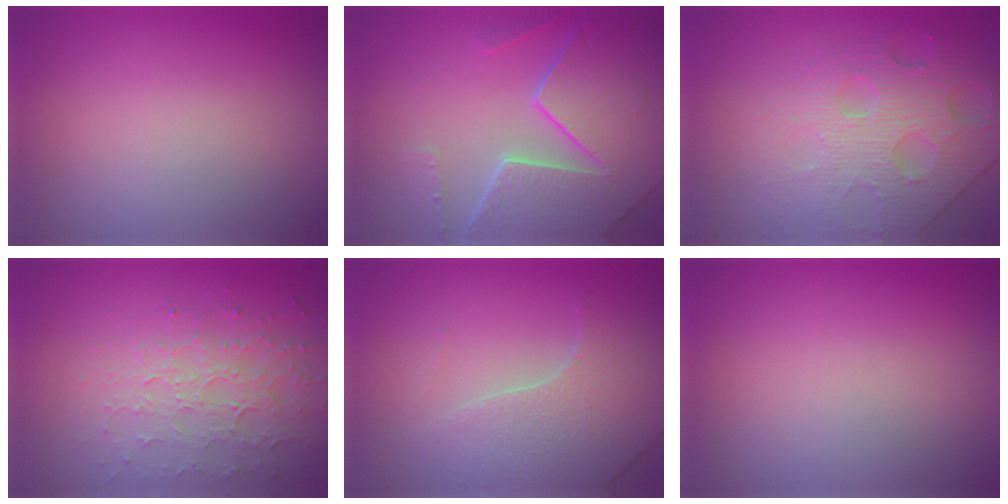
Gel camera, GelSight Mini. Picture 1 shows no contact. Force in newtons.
{"total": 7.8, "press": 5.7, "slide": 5.4}
{"total": 5.6, "press": 4.9, "slide": 2.9}
{"total": 3.7, "press": 3.7, "slide": 0.5}
{"total": 3.6, "press": 3.5, "slide": 1.0}
{"total": 0.0}